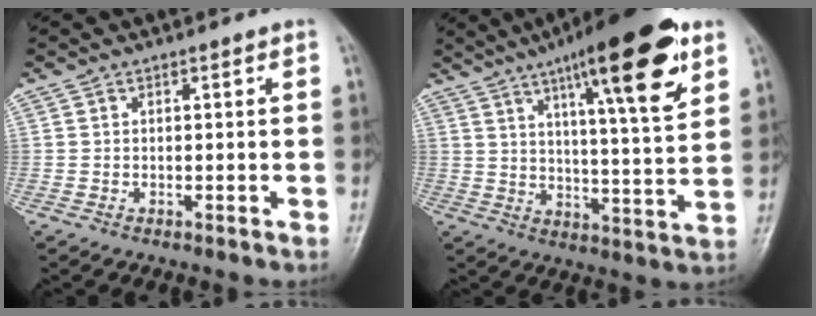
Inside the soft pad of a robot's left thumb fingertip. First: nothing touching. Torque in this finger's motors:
{"motor_torque": [1.83, 1.24, 1.83, -0.94, 0.51]}